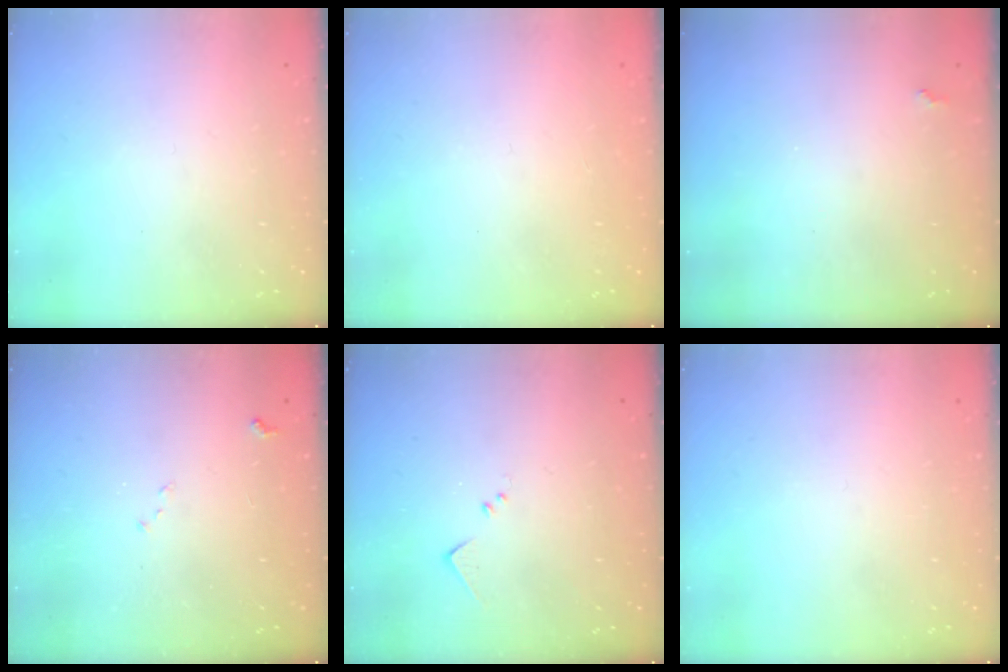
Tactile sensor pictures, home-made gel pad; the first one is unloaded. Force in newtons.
{"total": 1.5, "press": 1.3, "slide": 0.9}
{"total": 2.0, "press": 2.0, "slide": 0.5}
{"total": 7.6, "press": 7.6, "slide": 0.9}
{"total": 6.0, "press": 6.0, "slide": 0.5}
{"total": 0.0}